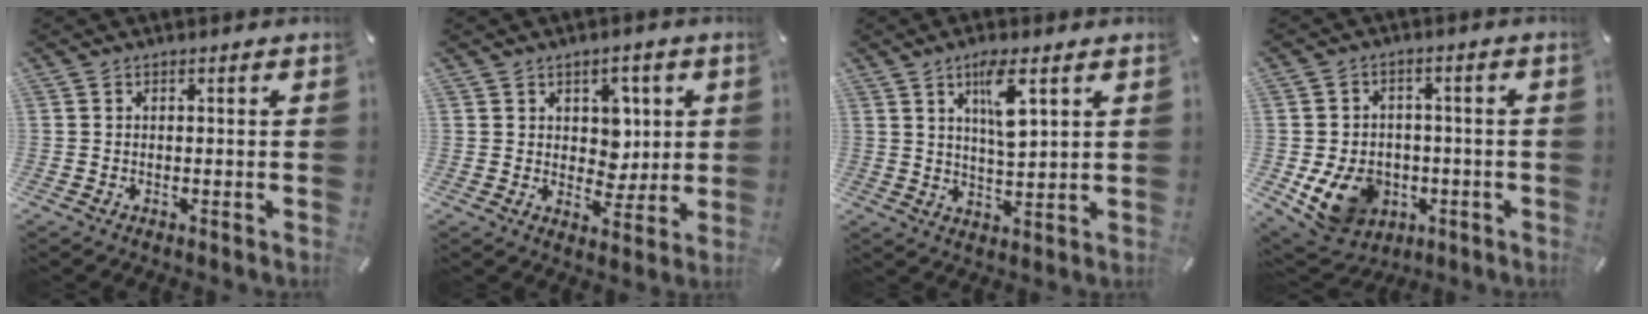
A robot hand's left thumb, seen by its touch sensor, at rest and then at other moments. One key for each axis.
{"total": 7.2, "fx": 2.1, "fy": 6.2, "fz": 2.9, "tx": -0.030, "ty": -0.005, "tz": 0.033}
{"total": 8.4, "fx": 3.9, "fy": 2.4, "fz": 7.1, "tx": -0.123, "ty": -0.009, "tz": 0.061}
{"total": 12.2, "fx": -3.7, "fy": 9.8, "fz": 6.2, "tx": -0.129, "ty": 0.020, "tz": -0.057}